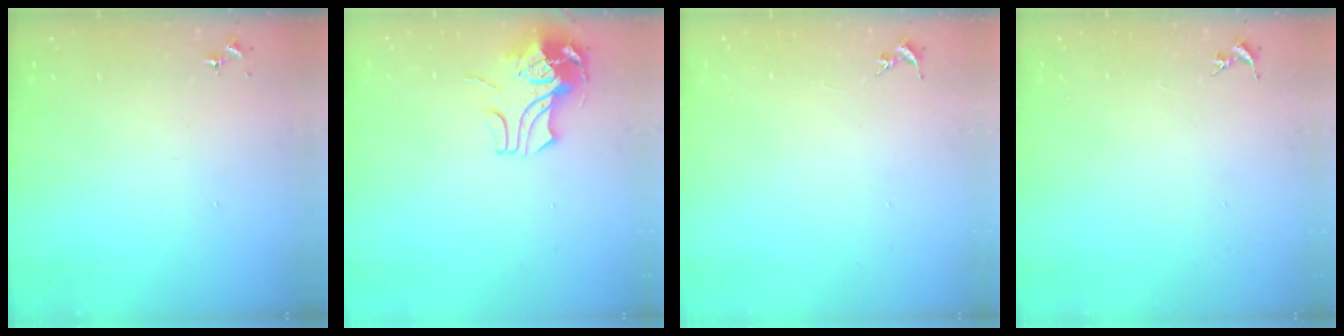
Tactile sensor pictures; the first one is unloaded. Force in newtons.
{"total": 9.2, "press": 9.1, "slide": 1.2}
{"total": 0.0}
{"total": 0.0}